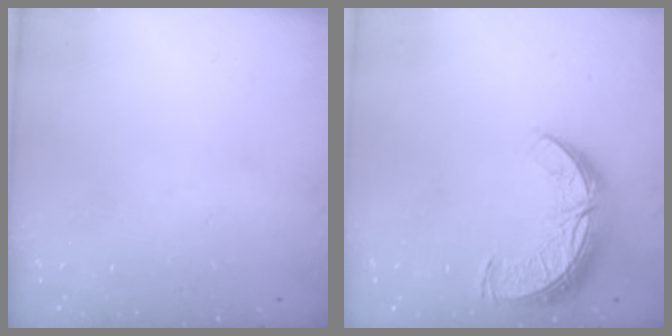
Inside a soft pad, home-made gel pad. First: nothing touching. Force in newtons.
{"total": 10.6, "press": 10.6, "slide": 0.9}